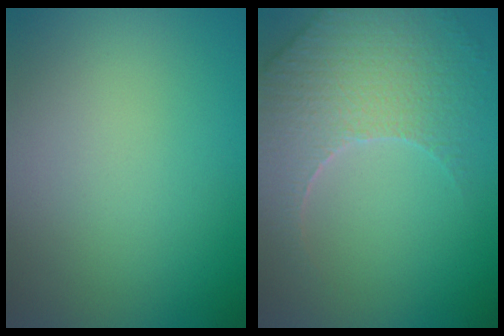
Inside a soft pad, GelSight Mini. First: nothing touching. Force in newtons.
{"total": 4.5, "press": 4.3, "slide": 1.5}